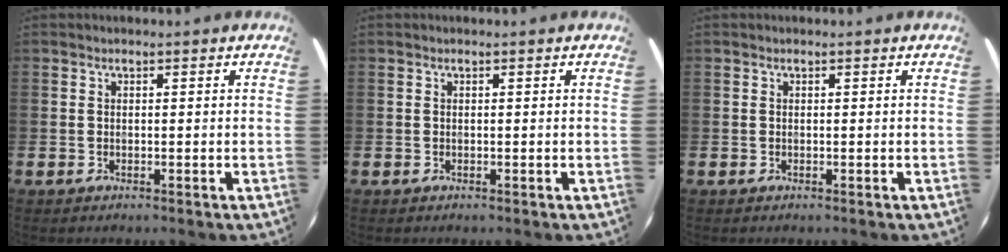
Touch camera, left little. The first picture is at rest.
{"total": 0.0}
{"total": 0.0}